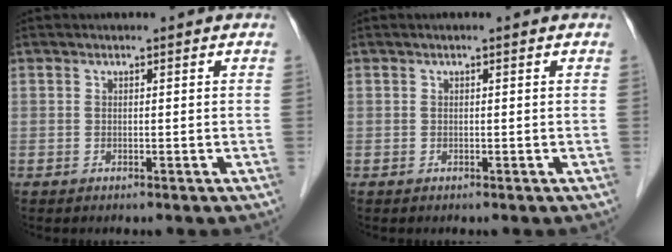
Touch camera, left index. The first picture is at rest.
{"total": 0.0}